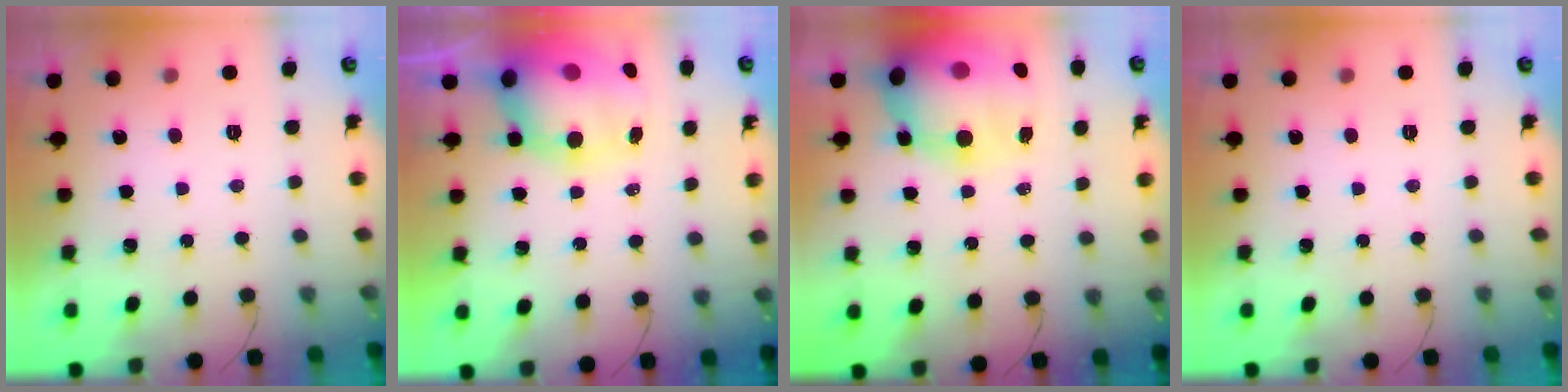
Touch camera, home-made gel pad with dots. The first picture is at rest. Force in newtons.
{"total": 13.2, "press": 12.8, "slide": 3.3}
{"total": 20.4, "press": 19.8, "slide": 4.8}
{"total": 0.0}